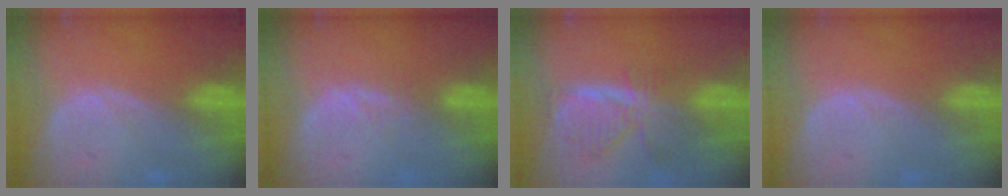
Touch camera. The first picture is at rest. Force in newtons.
{"total": 1.4, "press": 1.4, "slide": 0.3}
{"total": 8.1, "press": 7.0, "slide": 4.0}
{"total": 0.0}